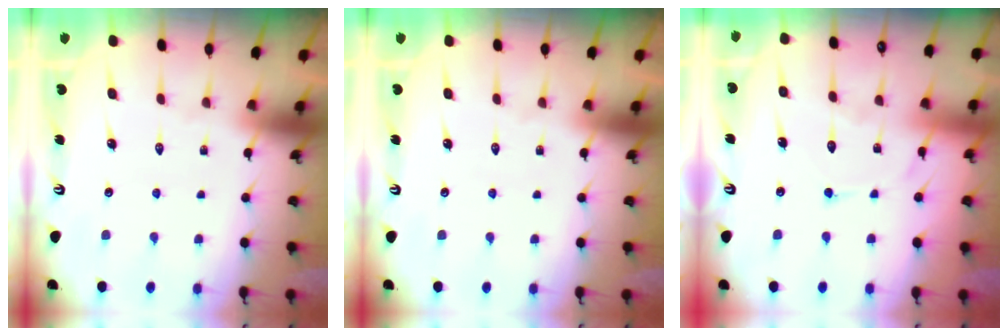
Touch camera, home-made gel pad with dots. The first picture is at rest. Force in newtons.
{"total": 0.0}
{"total": 8.7, "press": 8.6, "slide": 0.9}